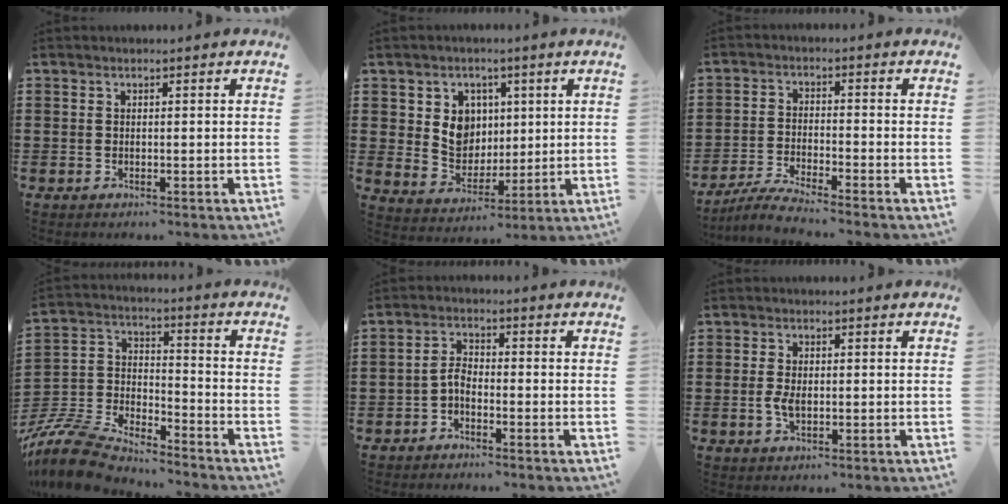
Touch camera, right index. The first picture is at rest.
{"total": 7.0, "force": [1.9, 6.1, 2.7], "torque": [-0.065, 0.008, 0.033]}
{"total": 4.1, "force": [-3.9, -0.3, 1.4], "torque": [-0.039, -0.010, -0.079]}
{"total": 9.8, "force": [-9.1, 1.8, 3.0], "torque": [-0.085, 0.005, -0.188]}
{"total": 2.6, "force": [-1.7, 1.1, 1.7], "torque": [-0.043, 0.006, -0.038]}
{"total": 2.8, "force": [-0.2, 1.5, 2.3], "torque": [-0.053, 0.000, -0.006]}